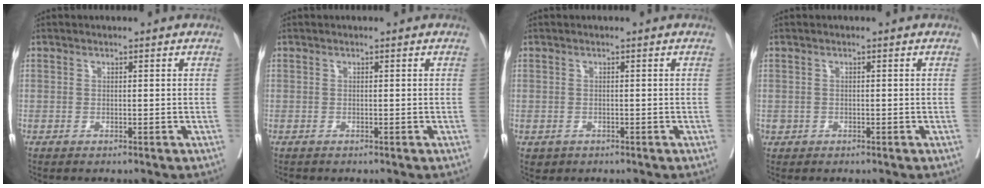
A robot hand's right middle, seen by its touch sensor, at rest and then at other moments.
{"total": 0.0}
{"total": 1.3, "force": [-0.7, 1.1, 0.3], "torque": [-0.007, 0.001, -0.003]}
{"total": 0.7, "force": [-0.2, 0.6, 0.0], "torque": [0.001, 0.004, -0.003]}